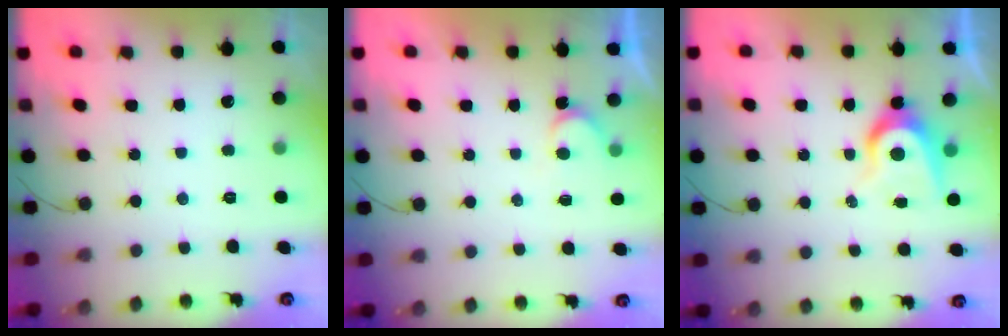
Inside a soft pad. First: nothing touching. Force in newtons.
{"total": 3.5, "press": 3.5, "slide": 0.2}
{"total": 7.1, "press": 7.1, "slide": 0.5}